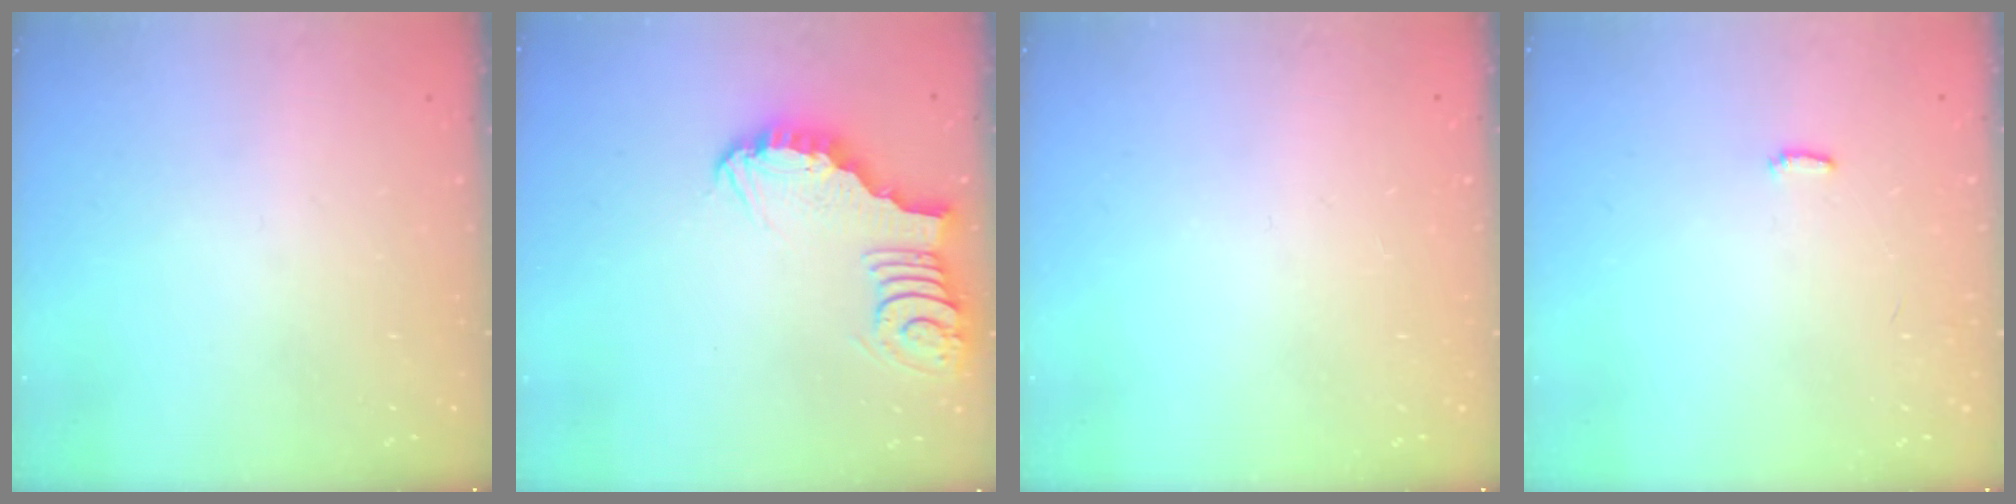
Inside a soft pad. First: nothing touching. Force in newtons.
{"total": 3.4, "press": 3.4, "slide": 0.4}
{"total": 1.5, "press": 1.5, "slide": 0.1}
{"total": 4.8, "press": 4.8, "slide": 0.4}